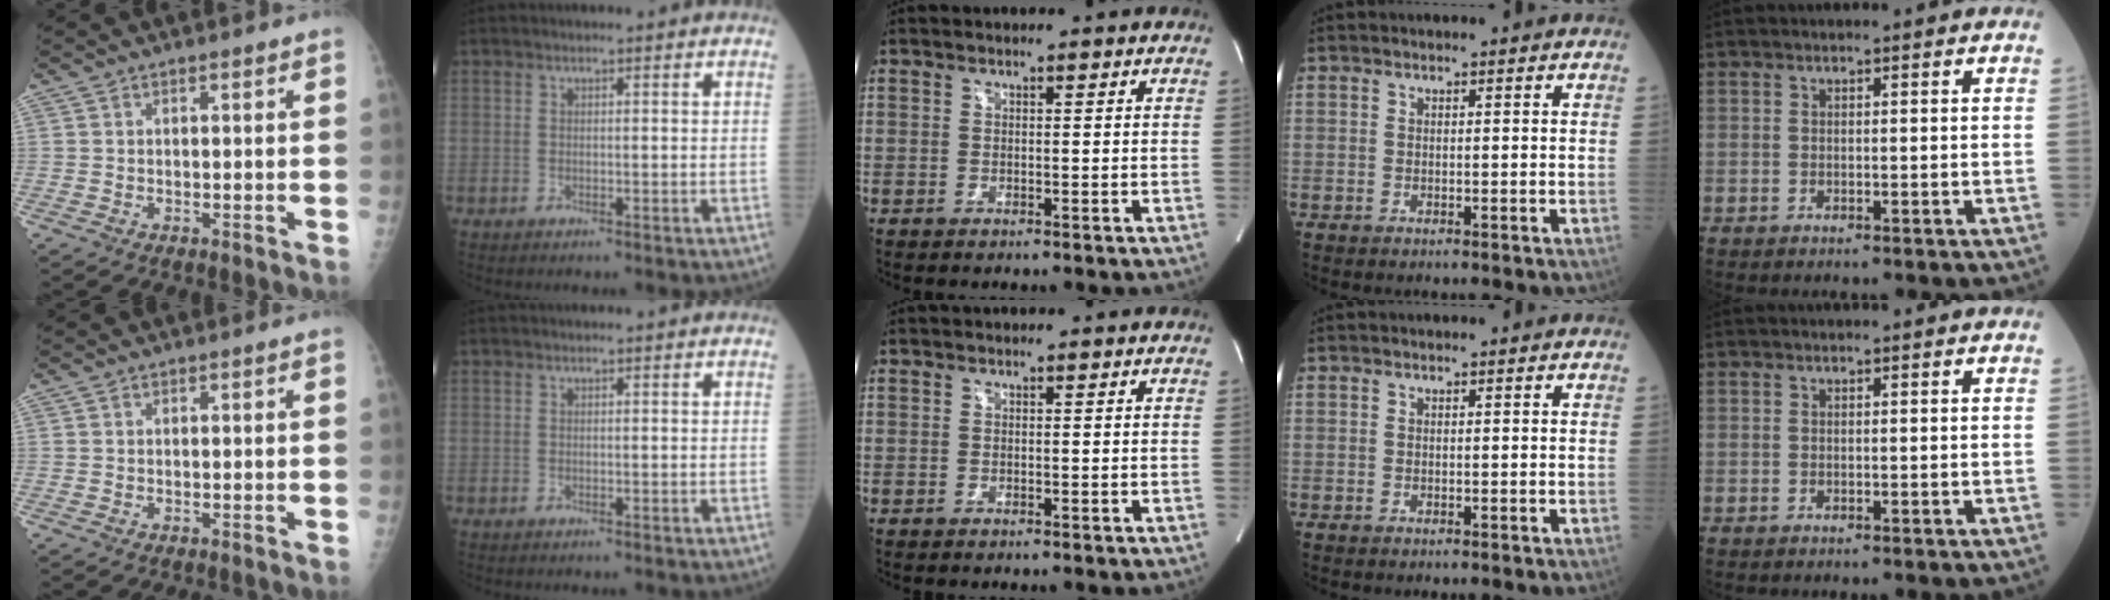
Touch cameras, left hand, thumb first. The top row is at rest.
{}